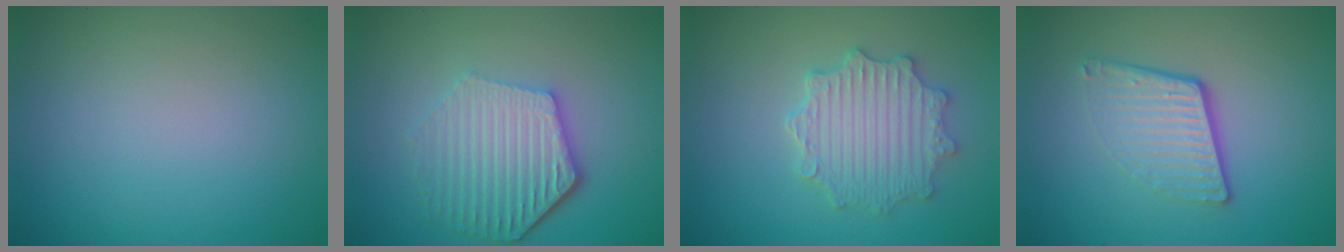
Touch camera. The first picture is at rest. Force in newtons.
{"total": 5.9, "press": 4.4, "slide": 3.9}
{"total": 4.9, "press": 4.0, "slide": 2.9}
{"total": 4.3, "press": 2.8, "slide": 3.3}